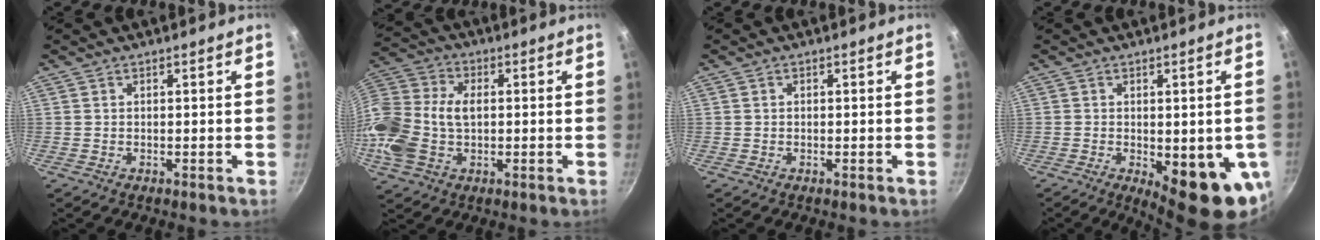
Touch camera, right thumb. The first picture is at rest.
{"total": 16.2, "force": [-0.6, 11.2, 11.7], "torque": [-0.250, 0.034, -0.021]}
{"total": 0.6, "force": [0.1, 0.5, 0.3], "torque": [-0.004, 0.005, 0.002]}
{"total": 13.6, "force": [-3.3, 4.9, 12.3], "torque": [-0.129, -0.014, -0.031]}